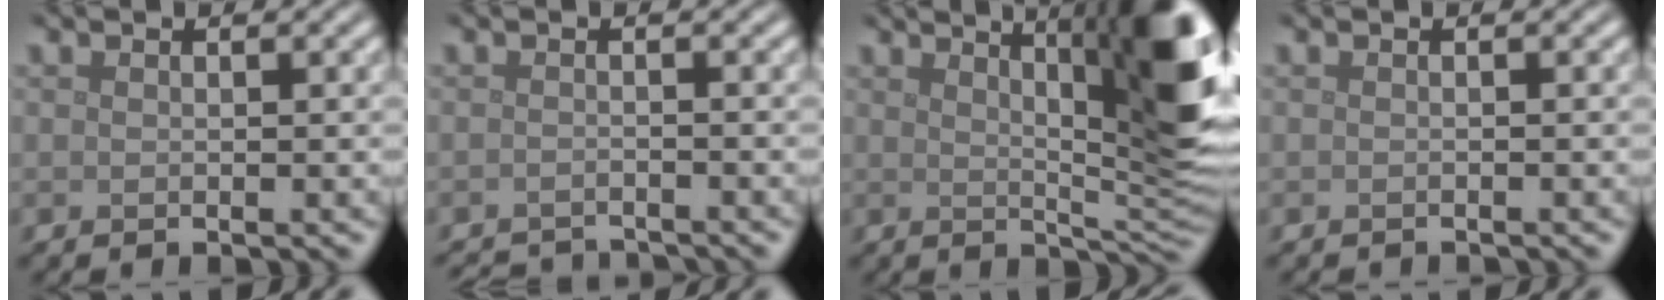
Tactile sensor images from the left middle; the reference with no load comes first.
{"total": 4.0, "force": [-3.9, 0.4, 0.8], "torque": [-0.015, -0.004, -0.061]}
{"total": 12.5, "force": [4.4, 3.5, 11.1], "torque": [-0.118, 0.015, 0.058]}
{"total": 0.8, "force": [-0.8, 0.0, 0.0], "torque": [0.002, -0.003, -0.014]}